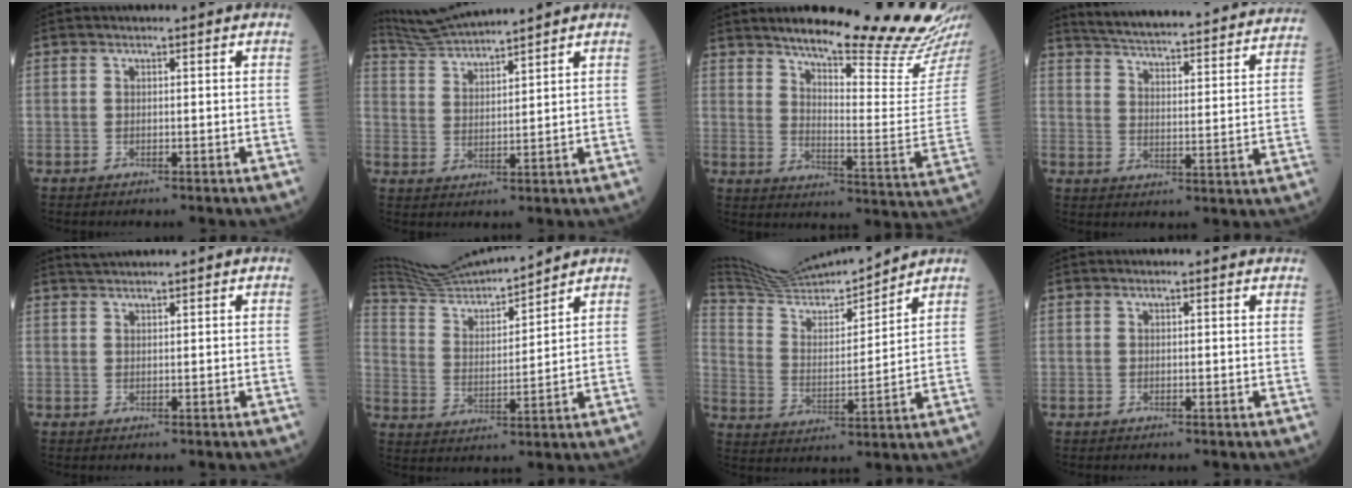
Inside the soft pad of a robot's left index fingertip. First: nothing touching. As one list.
[{"total": 7.8, "force": [7.5, -1.3, 1.8], "torque": [-0.048, 0.016, 0.151]}, {"total": 22.0, "force": [19.6, -0.3, 10.1], "torque": [-0.148, -0.097, 0.252]}, {"total": 29.2, "force": [26.9, 3.3, 10.7], "torque": [-0.172, -0.063, 0.329]}, {"total": 2.3, "force": [2.2, -0.4, 0.7], "torque": [-0.009, 0.023, 0.043]}, {"total": 13.6, "force": [13.1, -0.4, 3.7], "torque": [-0.083, 0.005, 0.240]}, {"total": 14.9, "force": [14.3, 0.1, 4.0], "torque": [-0.086, 0.000, 0.256]}, {"total": 1.8, "force": [1.7, 0.2, 0.5], "torque": [-0.009, 0.001, 0.008]}]